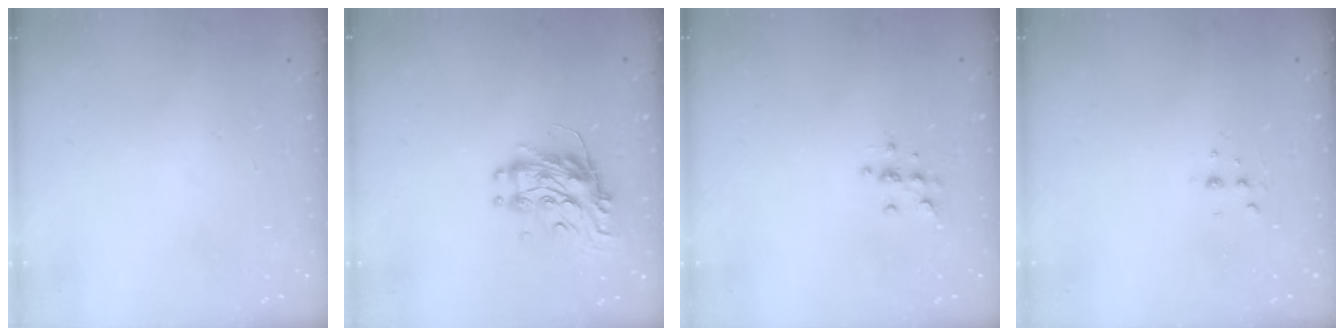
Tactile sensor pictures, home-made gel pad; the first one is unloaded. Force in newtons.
{"total": 10.7, "press": 10.6, "slide": 0.7}
{"total": 5.0, "press": 4.8, "slide": 1.2}
{"total": 3.4, "press": 3.3, "slide": 0.7}